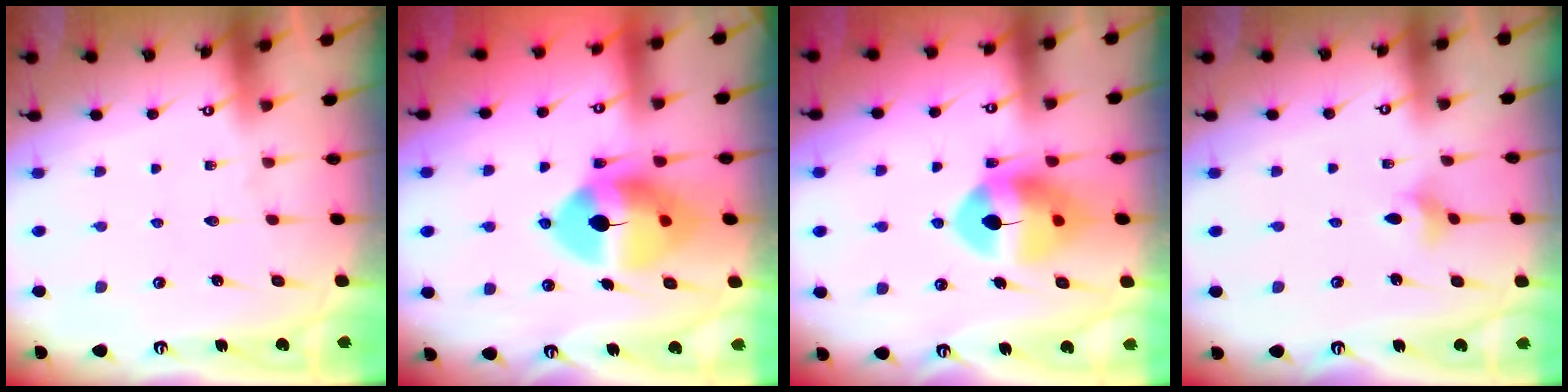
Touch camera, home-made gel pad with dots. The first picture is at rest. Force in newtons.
{"total": 14.2, "press": 14.0, "slide": 2.4}
{"total": 11.2, "press": 11.0, "slide": 1.6}
{"total": 2.8, "press": 2.7, "slide": 0.7}